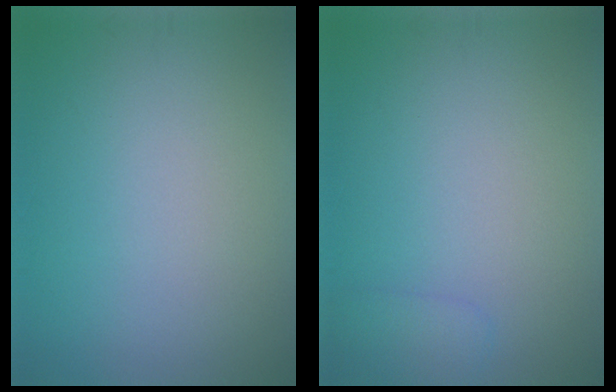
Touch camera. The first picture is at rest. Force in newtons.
{"total": 1.3, "press": 1.3, "slide": 0.1}